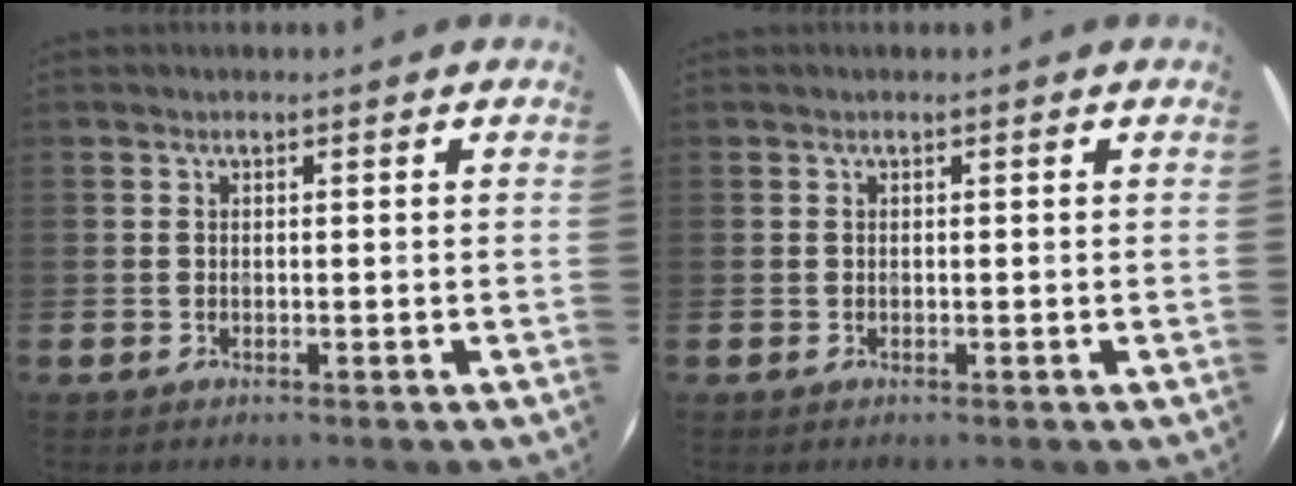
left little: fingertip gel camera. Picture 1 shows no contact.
{"total": 0.0}